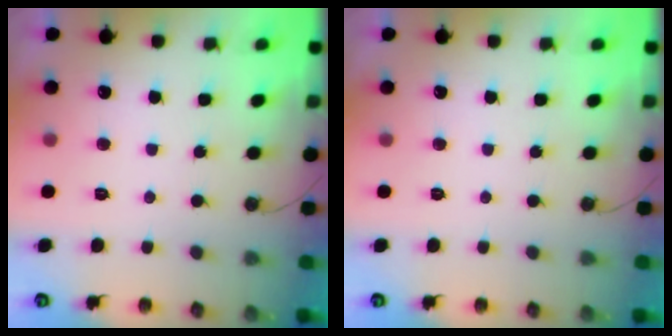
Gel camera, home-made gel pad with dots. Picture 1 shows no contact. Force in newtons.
{"total": 0.0}